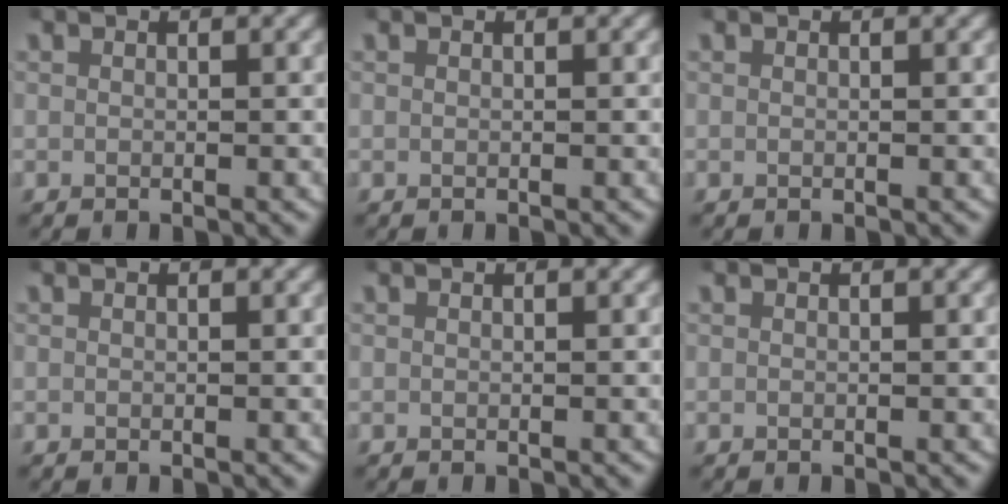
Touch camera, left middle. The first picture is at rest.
{"total": 0.0}
{"total": 0.0}
{"total": 0.0}
{"total": 0.0}
{"total": 0.0}